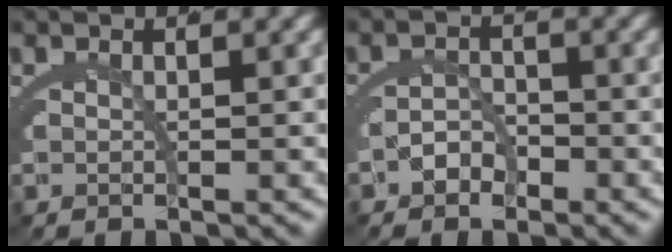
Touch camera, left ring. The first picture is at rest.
{"total": 1.8, "force": [-1.3, 0.9, 0.8], "torque": [-0.008, -0.003, -0.025]}